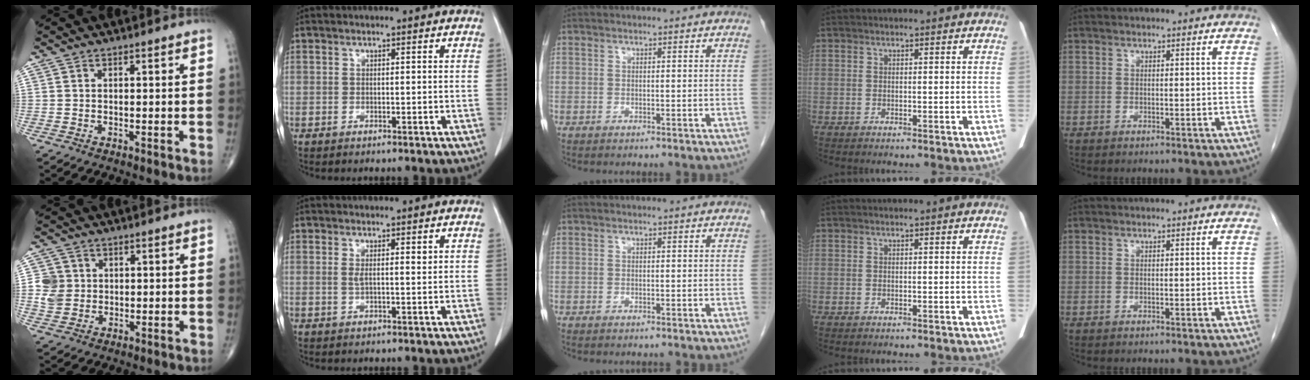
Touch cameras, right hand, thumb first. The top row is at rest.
{"thumb": {"total": 5.0, "force": [0.6, 4.8, 1.4], "torque": [-0.003, 0.002, 0.011]}, "index": {"total": 1.8, "force": [0.7, 0.3, 1.6], "torque": [-0.030, 0.006, 0.017]}, "middle": {"total": 0.8, "force": [-0.7, 0.2, 0.3], "torque": [-0.008, -0.002, -0.010]}}